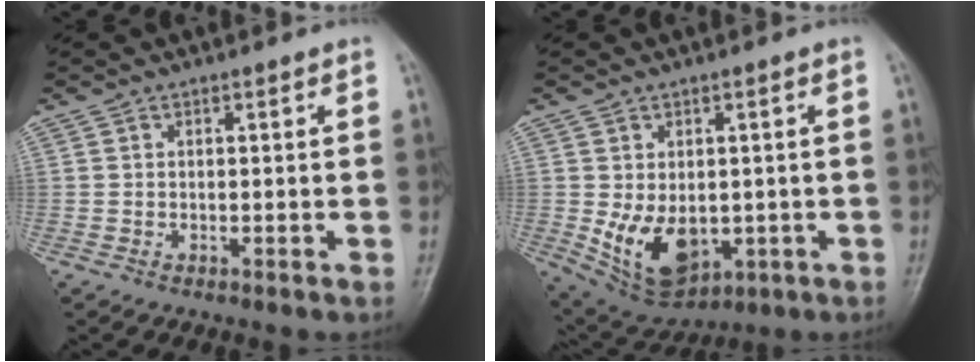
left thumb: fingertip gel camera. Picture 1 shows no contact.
{"total": 10.7, "force": [-1.4, 7.2, 7.8], "torque": [-0.112, -0.013, -0.001]}